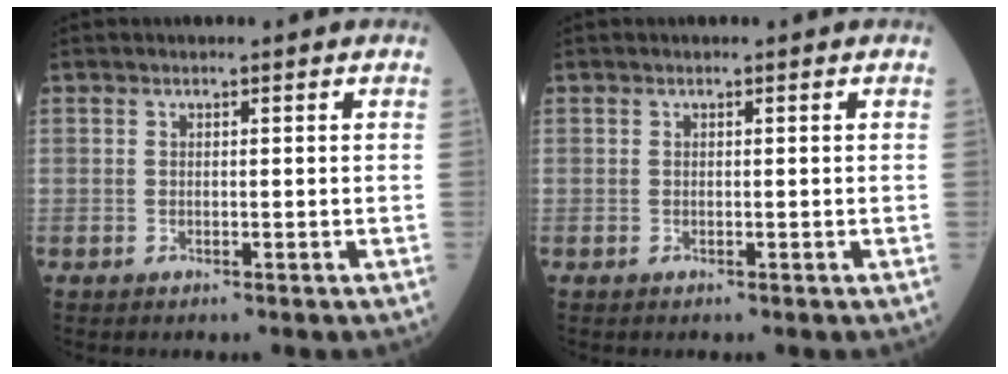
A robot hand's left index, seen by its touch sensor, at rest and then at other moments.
{"total": 0.0}